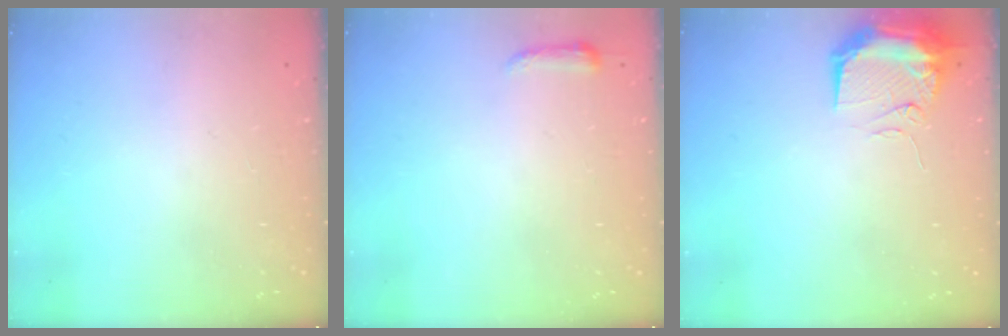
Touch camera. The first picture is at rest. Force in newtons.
{"total": 3.3, "press": 3.2, "slide": 0.8}
{"total": 10.7, "press": 10.6, "slide": 1.7}